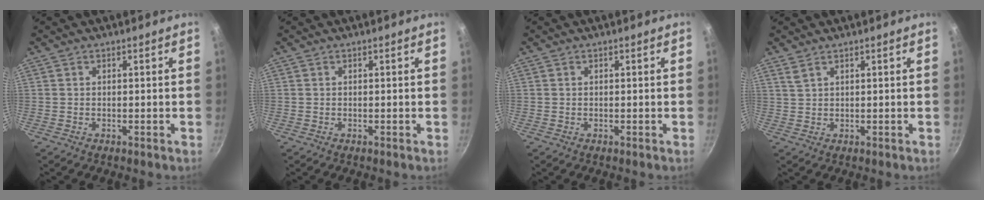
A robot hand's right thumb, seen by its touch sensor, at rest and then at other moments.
{"total": 0.0}
{"total": 0.0}
{"total": 1.6, "force": [1.3, 0.5, 0.9], "torque": [-0.018, -0.004, 0.029]}